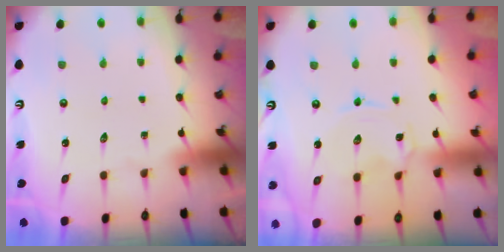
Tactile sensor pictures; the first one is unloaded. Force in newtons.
{"total": 0.7, "press": 0.7, "slide": 0.2}